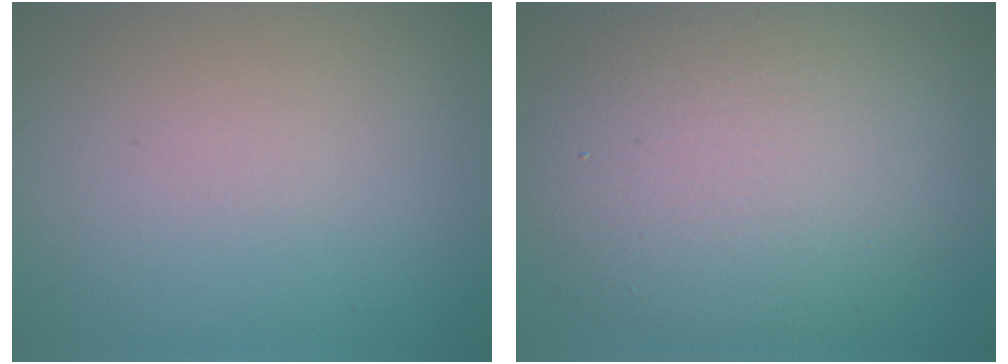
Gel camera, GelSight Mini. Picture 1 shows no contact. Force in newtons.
{"total": 10.1, "press": 10.1, "slide": 0.7}